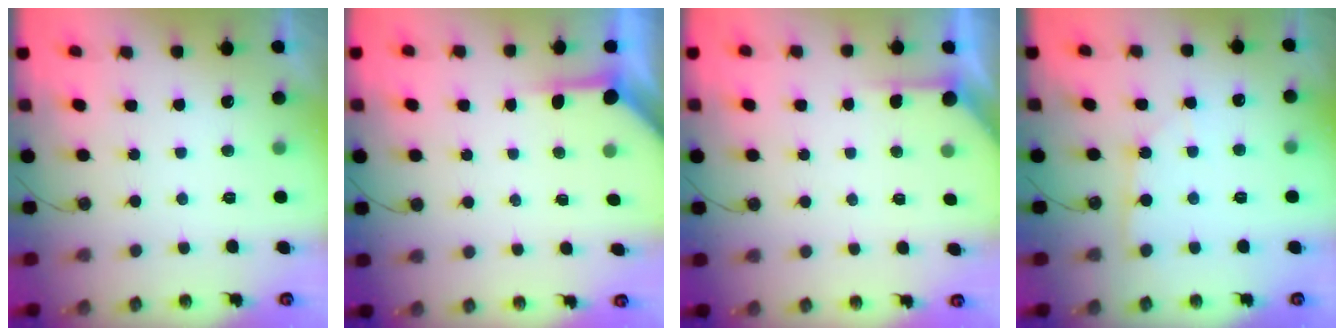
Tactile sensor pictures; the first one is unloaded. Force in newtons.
{"total": 3.9, "press": 3.9, "slide": 0.4}
{"total": 2.4, "press": 2.4, "slide": 0.3}
{"total": 2.2, "press": 2.1, "slide": 0.3}